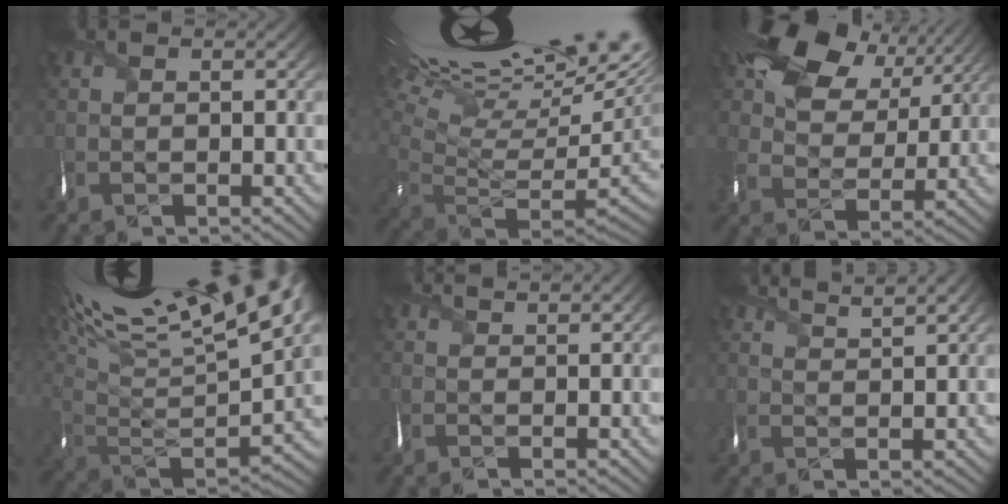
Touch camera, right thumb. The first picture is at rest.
{"total": 18.6, "force": [8.9, 6.1, 15.1], "torque": [-0.200, 0.032, 0.178]}
{"total": 12.5, "force": [6.2, 8.5, 6.8], "torque": [-0.125, 0.010, 0.109]}
{"total": 18.5, "force": [10.7, 6.2, 13.7], "torque": [-0.262, 0.039, 0.179]}
{"total": 1.8, "force": [1.6, 0.0, 0.8], "torque": [-0.017, 0.002, 0.029]}
{"total": 4.6, "force": [3.9, 0.4, 2.3], "torque": [-0.030, 0.005, 0.056]}